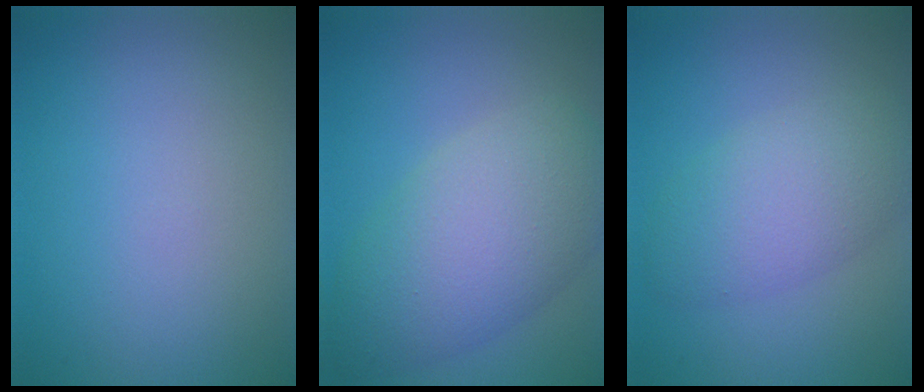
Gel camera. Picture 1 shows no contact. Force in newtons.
{"total": 8.0, "press": 8.0, "slide": 0.5}
{"total": 3.8, "press": 3.8, "slide": 0.3}